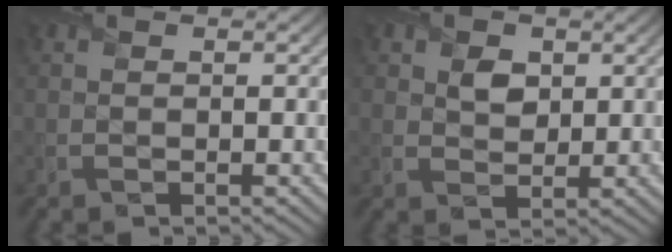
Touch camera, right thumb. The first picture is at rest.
{"total": 3.1, "force": [1.1, 2.5, 1.6], "torque": [-0.035, -0.008, 0.015]}